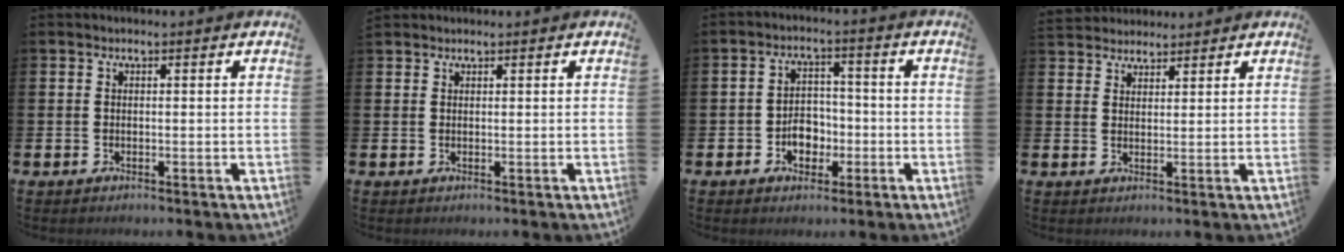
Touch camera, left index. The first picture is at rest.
{"total": 1.0, "force": [1.0, 0.3, -0.1], "torque": [0.012, -0.002, 0.016]}
{"total": 4.3, "force": [-1.4, 3.3, 2.4], "torque": [-0.030, 0.001, -0.035]}
{"total": 3.1, "force": [2.9, 1.0, -0.4], "torque": [0.001, -0.009, 0.053]}